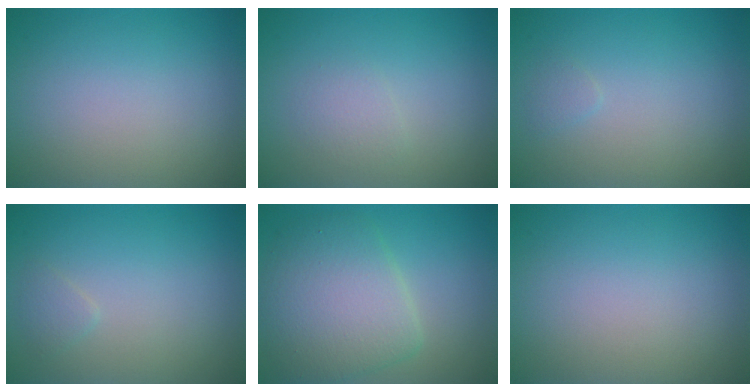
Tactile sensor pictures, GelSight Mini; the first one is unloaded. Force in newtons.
{"total": 1.3, "press": 1.3, "slide": 0.2}
{"total": 0.6, "press": 0.6, "slide": 0.1}
{"total": 0.8, "press": 0.8, "slide": 0.1}
{"total": 6.4, "press": 6.4, "slide": 0.2}
{"total": 0.0}